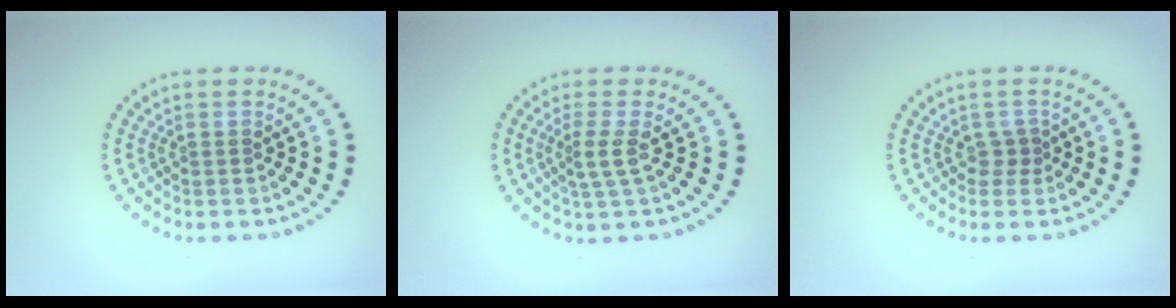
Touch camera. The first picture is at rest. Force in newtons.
{"total": 2.0, "press": 1.5, "slide": 1.4}
{"total": 1.1, "press": 0.8, "slide": 0.7}